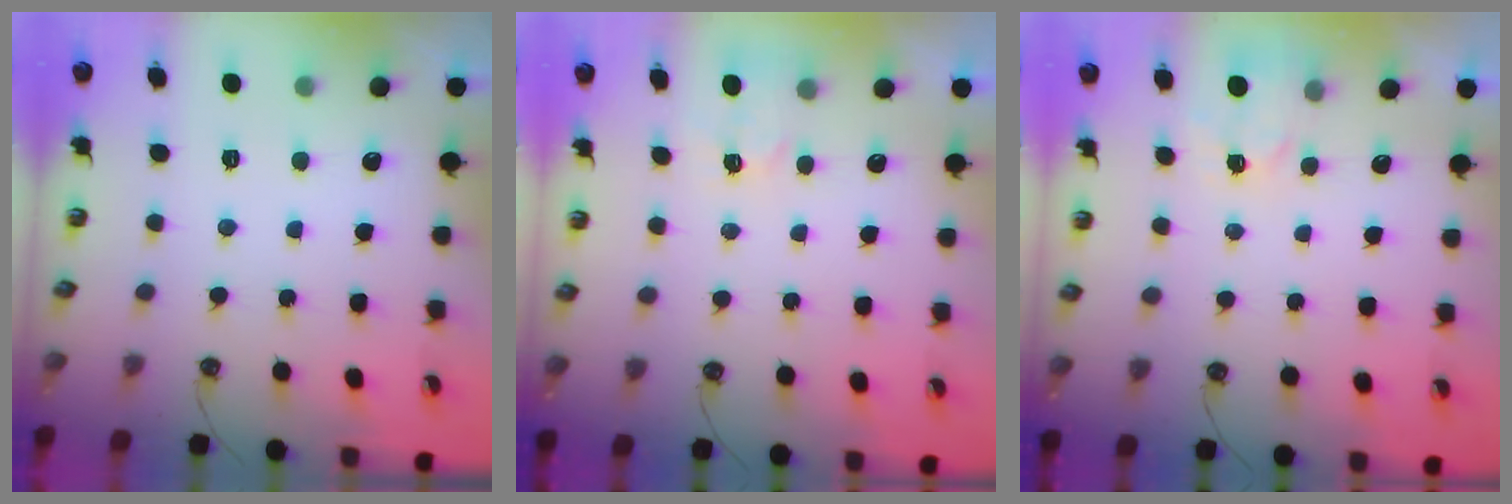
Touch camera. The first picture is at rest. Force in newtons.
{"total": 3.3, "press": 3.2, "slide": 0.5}
{"total": 3.4, "press": 3.4, "slide": 0.6}